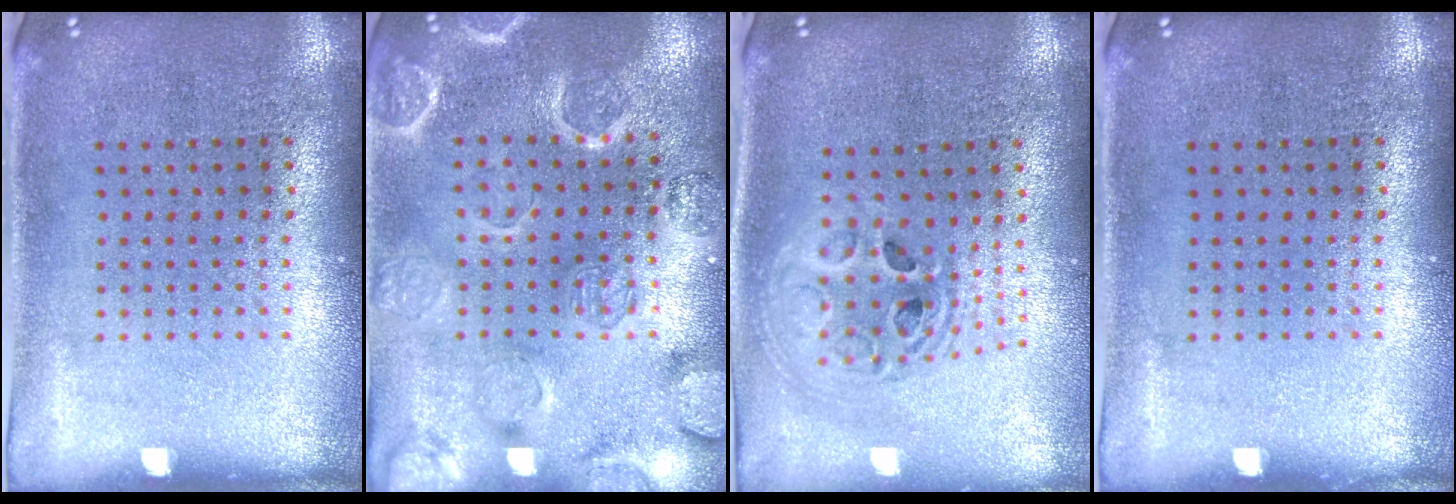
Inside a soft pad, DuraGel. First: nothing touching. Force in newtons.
{"total": 2.9, "press": 2.8, "slide": 0.3}
{"total": 2.0, "press": 1.6, "slide": 1.2}
{"total": 0.0}